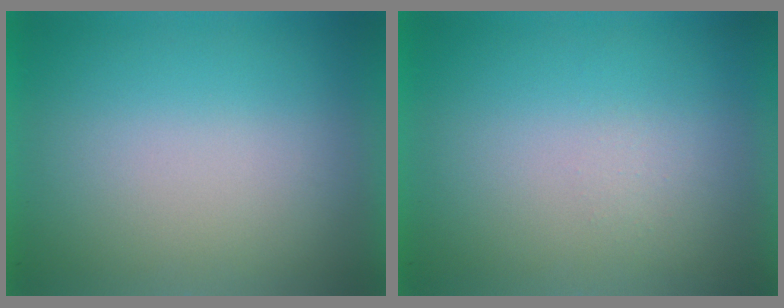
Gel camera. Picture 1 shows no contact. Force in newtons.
{"total": 1.3}